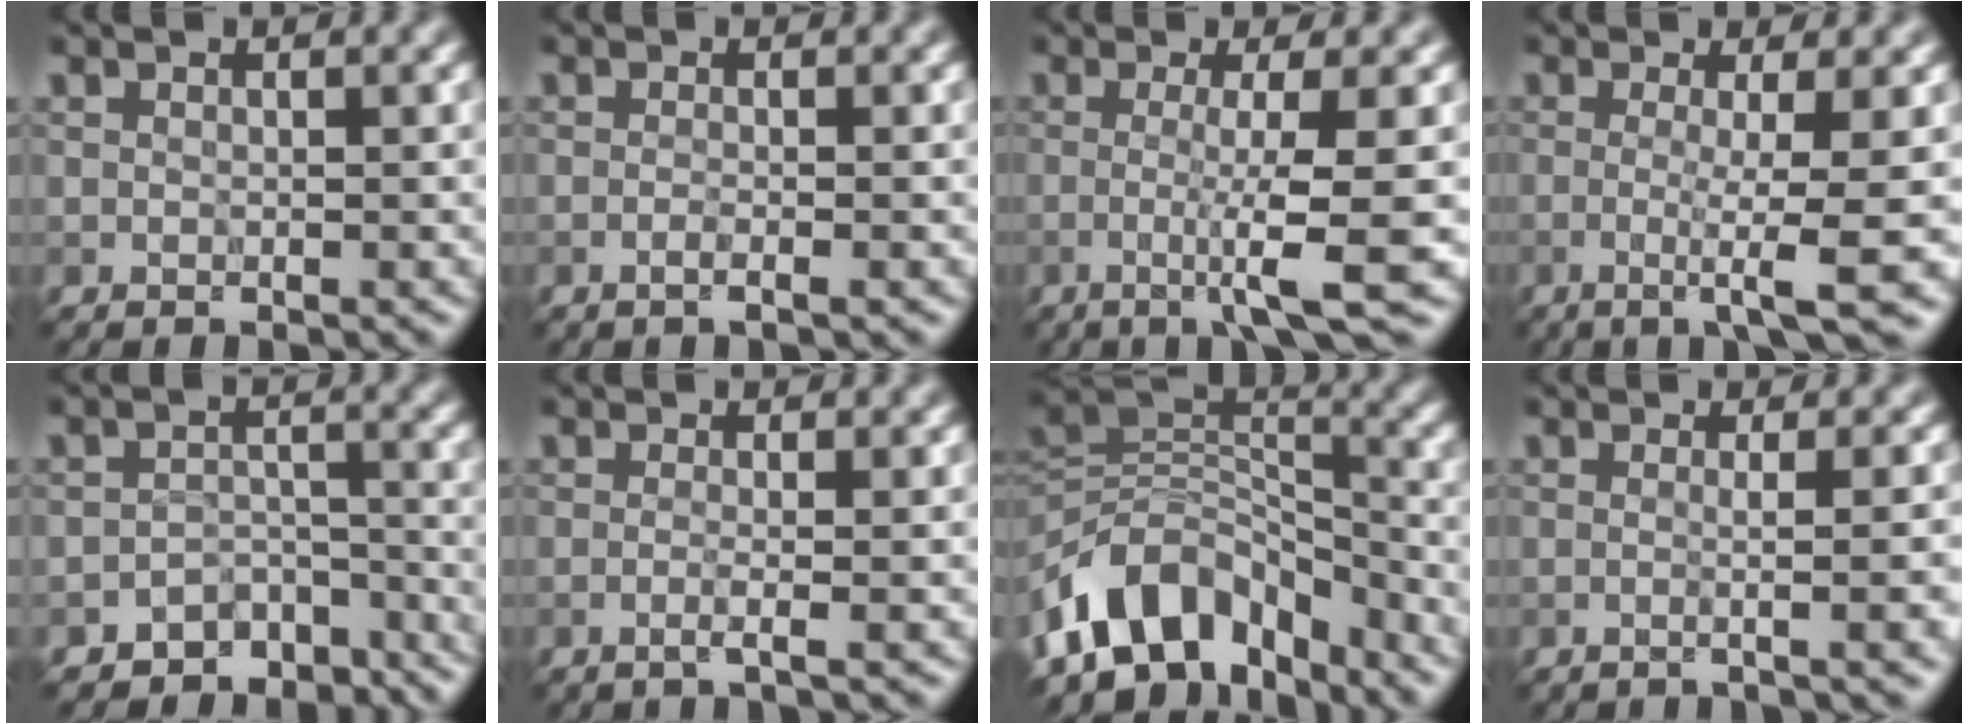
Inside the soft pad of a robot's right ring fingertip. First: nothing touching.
{"total": 1.2, "force": [-0.4, 0.3, 1.0], "torque": [-0.010, 0.002, -0.015]}
{"total": 5.3, "force": [-1.4, 0.4, 5.1], "torque": [-0.083, -0.002, -0.033]}
{"total": 5.4, "force": [-1.0, 0.8, 5.2], "torque": [-0.083, -0.007, -0.023]}
{"total": 4.6, "force": [-3.9, 2.2, 0.7], "torque": [0.007, -0.005, -0.058]}
{"total": 1.5, "force": [-0.3, 0.5, 1.4], "torque": [-0.016, -0.002, -0.019]}
{"total": 9.7, "force": [-5.5, 5.8, 5.5], "torque": [-0.086, 0.020, -0.108]}
{"total": 5.2, "force": [-0.2, 2.2, 4.7], "torque": [-0.032, 0.015, -0.025]}